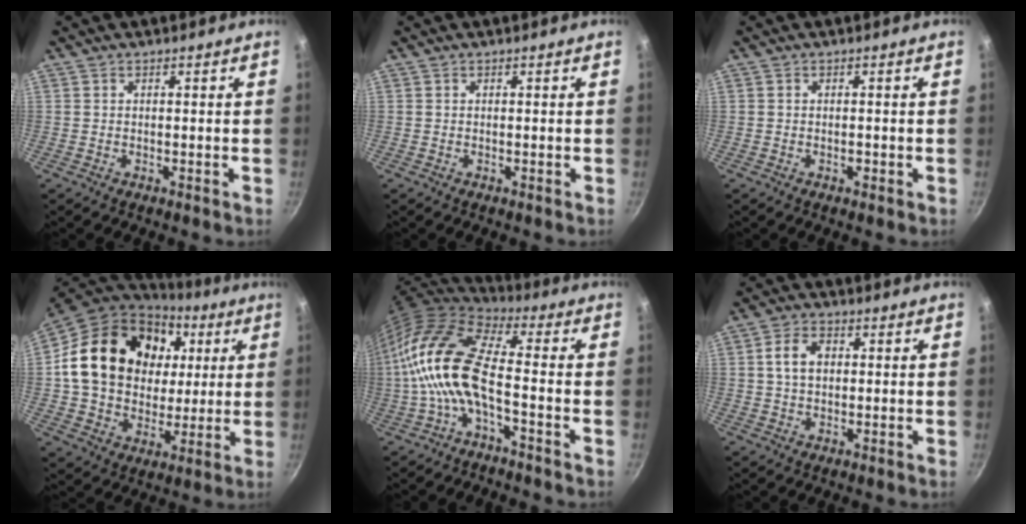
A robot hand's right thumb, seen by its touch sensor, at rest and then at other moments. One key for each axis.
{"total": 0.0}
{"total": 0.9, "fx": -0.3, "fy": 0.5, "fz": 0.6, "tx": -0.008, "ty": 0.004, "tz": -0.005}
{"total": 24.3, "fx": 5.8, "fy": 18.9, "fz": 14.2, "tx": -0.230, "ty": 0.012, "tz": 0.104}
{"total": 15.5, "fx": -2.7, "fy": 6.6, "fz": 13.8, "tx": -0.273, "ty": 0.032, "tz": -0.064}
{"total": 5.7, "fx": 0.9, "fy": 4.0, "fz": 4.0, "tx": -0.059, "ty": 0.010, "tz": 0.012}